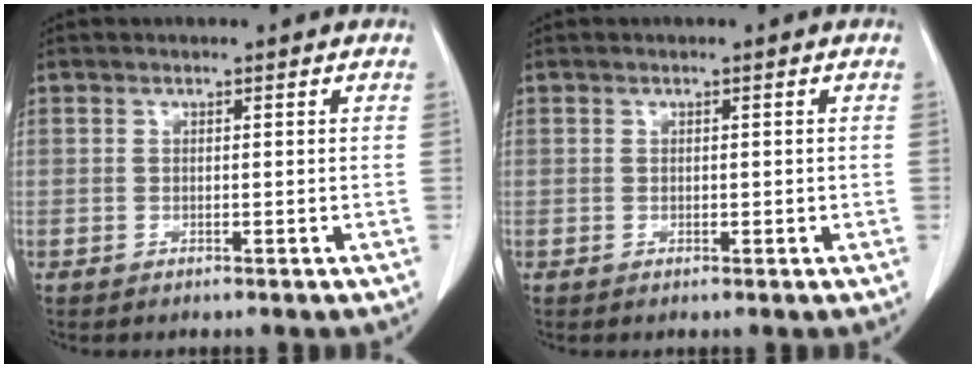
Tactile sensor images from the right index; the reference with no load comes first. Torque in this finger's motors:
{"motor_torque": [-0.34, 0.51, -0.07, 0.02]}